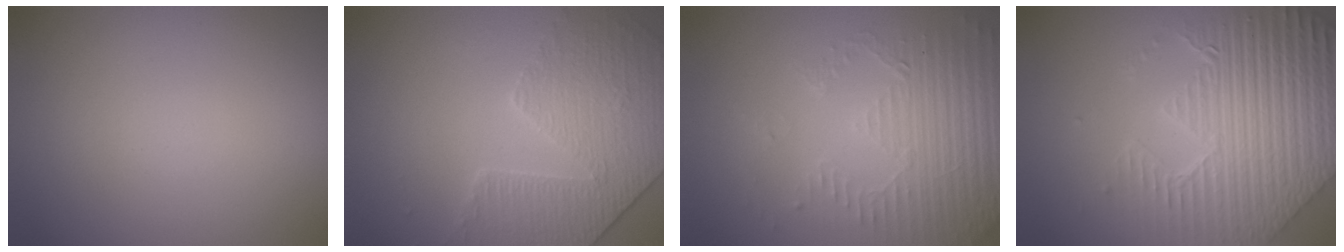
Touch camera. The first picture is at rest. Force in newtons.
{"total": 4.0, "press": 3.7, "slide": 1.5}
{"total": 5.1, "press": 3.5, "slide": 3.7}
{"total": 9.3, "press": 6.6, "slide": 6.5}